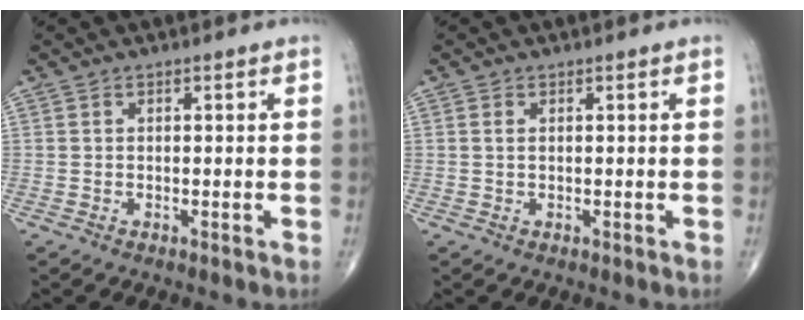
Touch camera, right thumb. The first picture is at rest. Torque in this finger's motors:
{"motor_torque": [-0.31, 0.15, -0.23, -0.12, 0.00]}